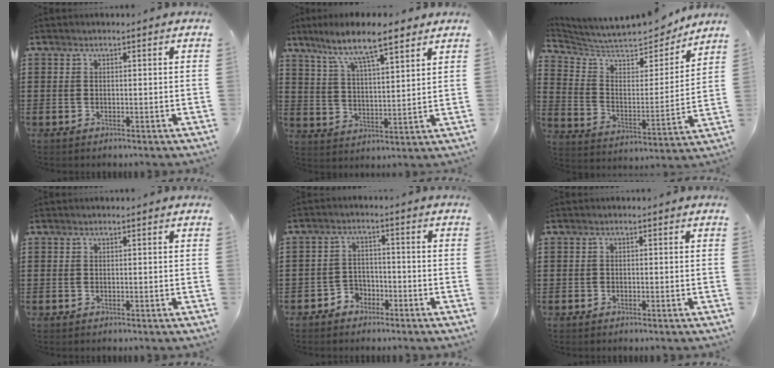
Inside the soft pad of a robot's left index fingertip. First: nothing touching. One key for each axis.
{"total": 8.0, "fx": 6.3, "fy": 1.2, "fz": 4.7, "tx": -0.114, "ty": -0.025, "tz": 0.107}
{"total": 8.2, "fx": 7.5, "fy": 1.8, "fz": 2.8, "tx": -0.084, "ty": -0.055, "tz": 0.127}
{"total": 0.0}
{"total": 3.2, "fx": -2.7, "fy": 1.8, "fz": 0.2, "tx": -0.014, "ty": 0.006, "tz": -0.058}
{"total": 0.6, "fx": -0.5, "fy": 0.3, "fz": 0.2, "tx": -0.005, "ty": -0.001, "tz": -0.011}